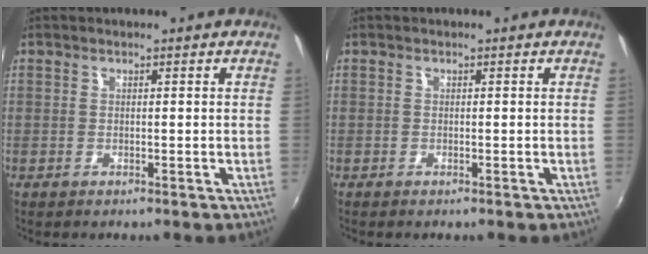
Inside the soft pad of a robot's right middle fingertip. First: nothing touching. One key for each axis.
{"total": 0.0}